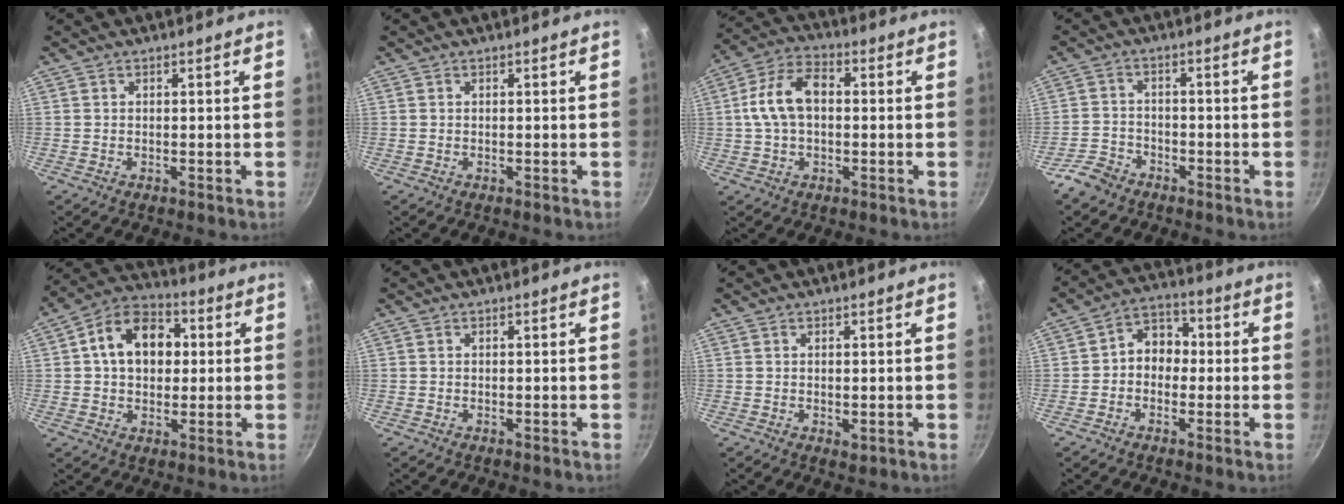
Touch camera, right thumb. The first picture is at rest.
{"total": 0.0}
{"total": 10.8, "force": [0.6, 6.8, 8.3], "torque": [-0.146, 0.029, 0.001]}
{"total": 4.8, "force": [-3.7, 2.9, 1.3], "torque": [-0.021, 0.038, -0.070]}
{"total": 13.5, "force": [2.2, 9.8, 8.9], "torque": [-0.106, 0.020, 0.019]}
{"total": 0.0}
{"total": 1.0, "force": [0.2, 0.6, 0.8], "torque": [-0.013, -0.003, 0.004]}
{"total": 7.1, "force": [-0.3, 5.8, 4.1], "torque": [-0.022, 0.024, -0.024]}